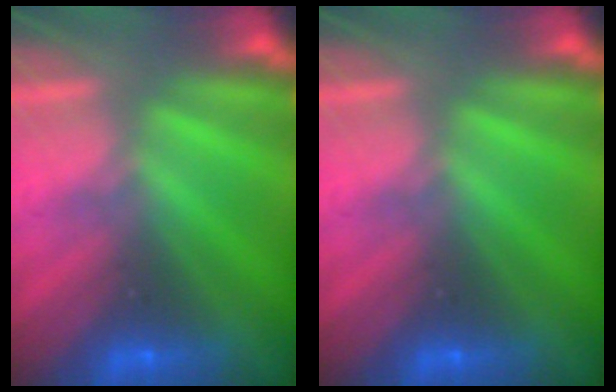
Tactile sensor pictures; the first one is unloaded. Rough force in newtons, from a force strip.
{"total": 0.0}